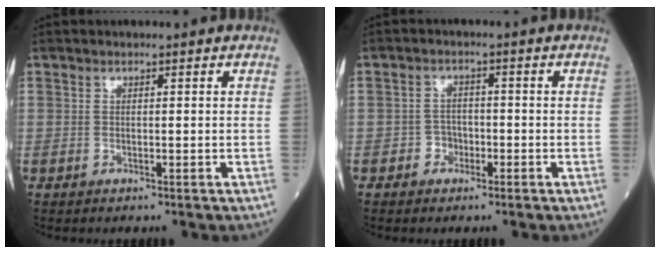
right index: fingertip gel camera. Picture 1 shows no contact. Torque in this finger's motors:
{"motor_torque": [-0.01, 0.00, 0.10, -0.01]}